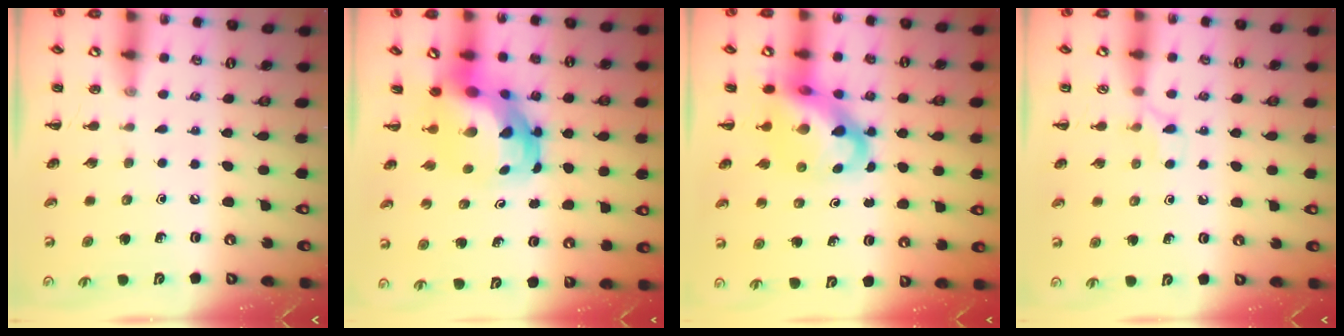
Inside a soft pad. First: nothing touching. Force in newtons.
{"total": 6.9, "press": 6.7, "slide": 1.8}
{"total": 9.0, "press": 8.8, "slide": 2.1}
{"total": 4.0, "press": 3.7, "slide": 1.6}